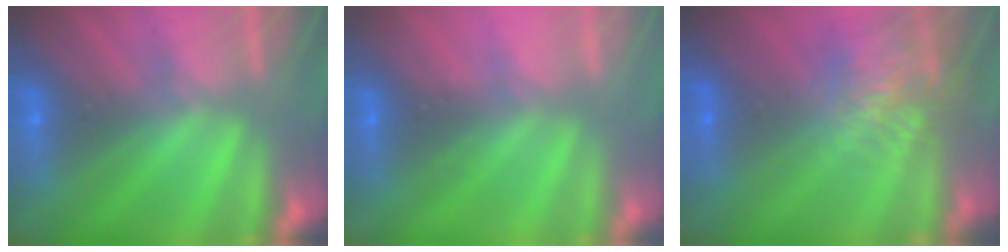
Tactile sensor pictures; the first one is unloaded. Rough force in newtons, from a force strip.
{"total": 2.3}
{"total": 5.5}